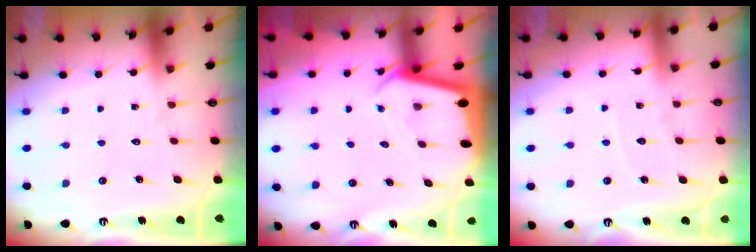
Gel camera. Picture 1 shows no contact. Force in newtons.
{"total": 2.2, "press": 2.2, "slide": 0.2}
{"total": 4.5, "press": 4.4, "slide": 0.7}